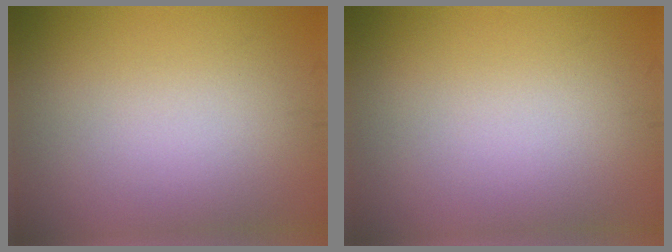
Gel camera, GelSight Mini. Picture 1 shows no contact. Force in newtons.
{"total": 0.0}